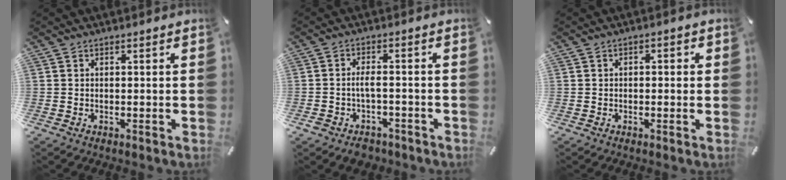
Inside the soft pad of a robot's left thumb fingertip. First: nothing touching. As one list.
[{"total": 4.2, "force": [-1.9, 2.3, 2.9], "torque": [-0.057, 0.010, -0.038]}, {"total": 1.6, "force": [-0.7, 1.0, 1.1], "torque": [-0.020, 0.006, -0.015]}]